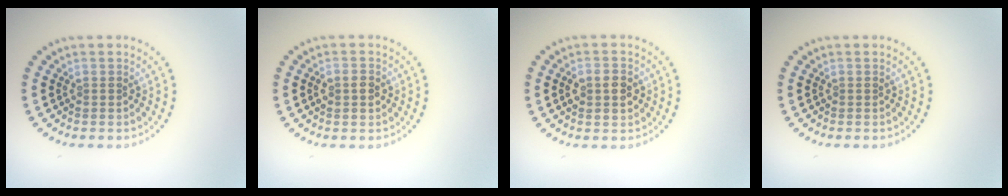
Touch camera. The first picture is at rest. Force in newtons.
{"total": 1.4, "press": 1.4, "slide": 0.2}
{"total": 2.3, "press": 2.3, "slide": 0.0}
{"total": 0.0}